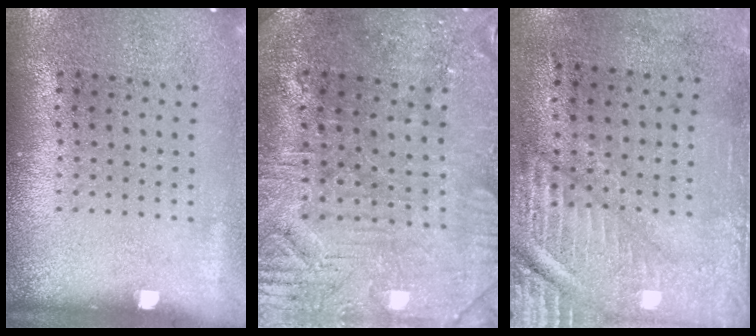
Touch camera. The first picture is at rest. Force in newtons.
{"total": 1.4, "press": 1.4, "slide": 0.4}
{"total": 2.8, "press": 2.4, "slide": 1.4}